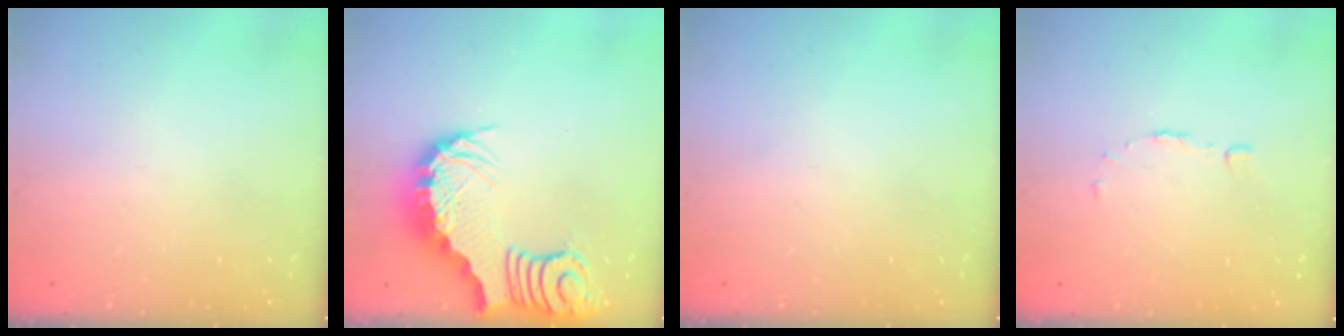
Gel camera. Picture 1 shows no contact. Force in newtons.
{"total": 3.7, "press": 3.6, "slide": 0.7}
{"total": 0.0}
{"total": 2.9, "press": 2.9, "slide": 0.2}